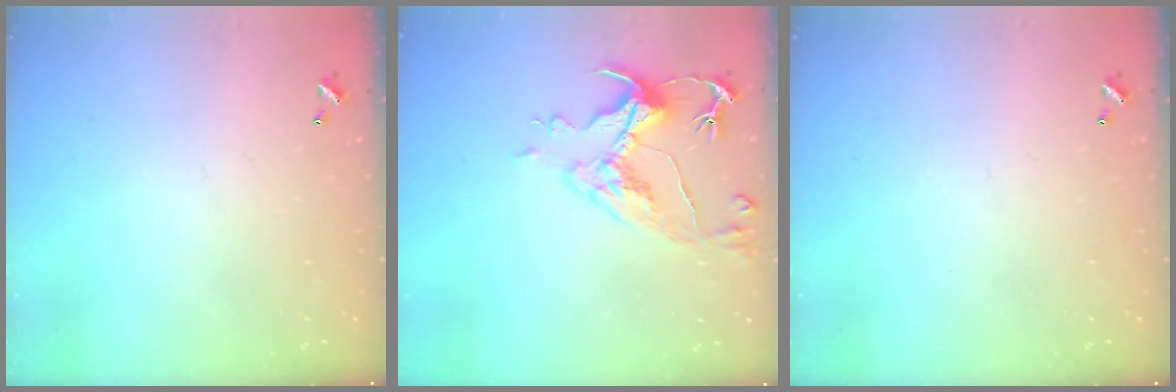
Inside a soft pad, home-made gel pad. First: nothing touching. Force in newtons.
{"total": 6.6, "press": 6.5, "slide": 1.5}
{"total": 0.0}